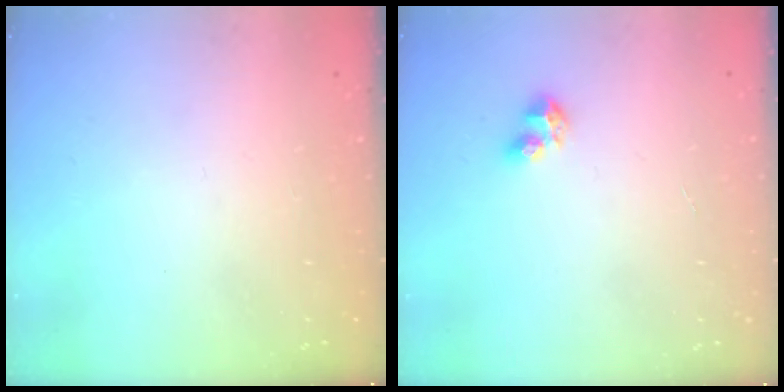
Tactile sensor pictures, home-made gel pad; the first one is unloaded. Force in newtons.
{"total": 4.7, "press": 4.6, "slide": 0.9}